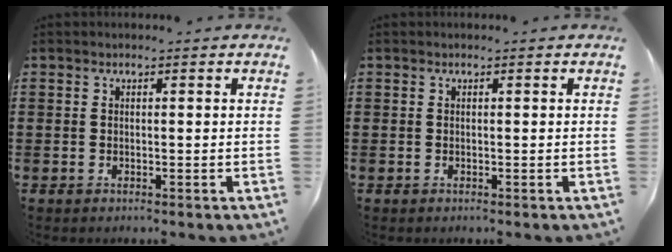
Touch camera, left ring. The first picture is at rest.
{"total": 0.0}